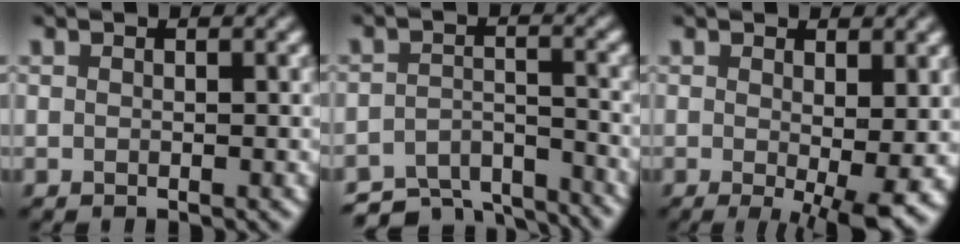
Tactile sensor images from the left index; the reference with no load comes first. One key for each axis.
{"total": 6.4, "fx": -5.9, "fy": 1.8, "fz": 1.5, "tx": -0.024, "ty": -0.017, "tz": -0.101}
{"total": 5.4, "fx": -0.4, "fy": 1.3, "fz": 5.2, "tx": -0.081, "ty": -0.018, "tz": -0.002}